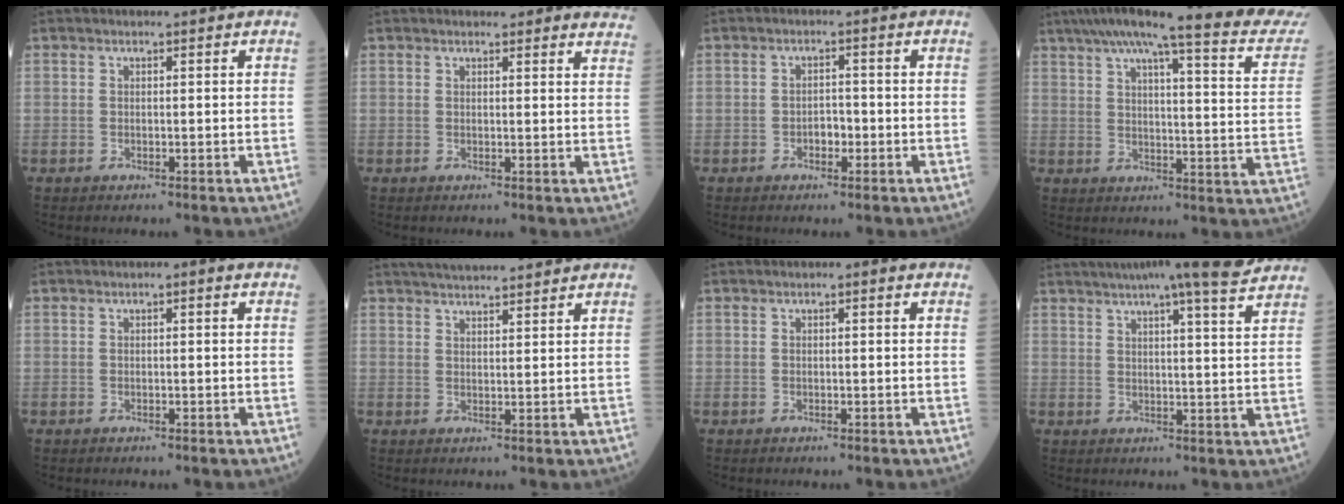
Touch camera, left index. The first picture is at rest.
{"total": 9.2, "force": [8.6, 2.4, 2.2], "torque": [0.000, -0.003, 0.079]}
{"total": 2.5, "force": [-0.9, 1.5, 1.8], "torque": [-0.025, 0.007, -0.012]}
{"total": 25.4, "force": [22.1, 1.0, 12.6], "torque": [-0.185, -0.045, 0.272]}
{"total": 1.3, "force": [0.6, 0.5, 1.0], "torque": [-0.022, 0.020, 0.011]}
{"total": 10.8, "force": [9.8, 1.5, 4.3], "torque": [-0.071, 0.028, 0.148]}
{"total": 1.1, "force": [0.5, 0.5, 0.8], "torque": [-0.019, 0.018, 0.008]}
{"total": 15.1, "force": [12.9, 0.4, 7.9], "torque": [-0.125, 0.014, 0.169]}